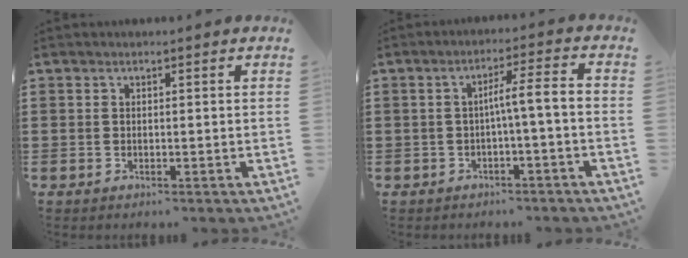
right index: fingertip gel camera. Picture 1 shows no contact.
{"total": 4.7, "force": [-1.1, 0.1, 4.5], "torque": [-0.085, 0.005, -0.027]}